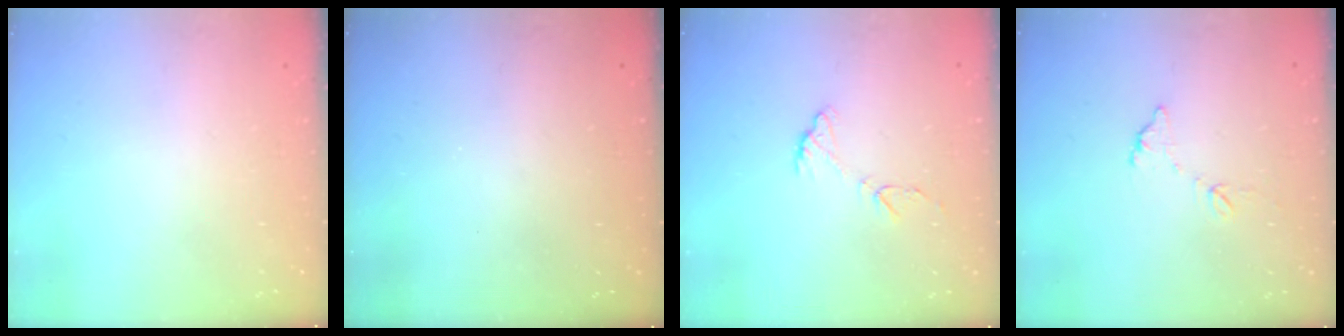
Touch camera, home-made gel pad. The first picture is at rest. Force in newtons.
{"total": 3.3, "press": 3.3, "slide": 0.1}
{"total": 8.5, "press": 8.5, "slide": 0.6}
{"total": 5.5, "press": 5.5, "slide": 0.3}